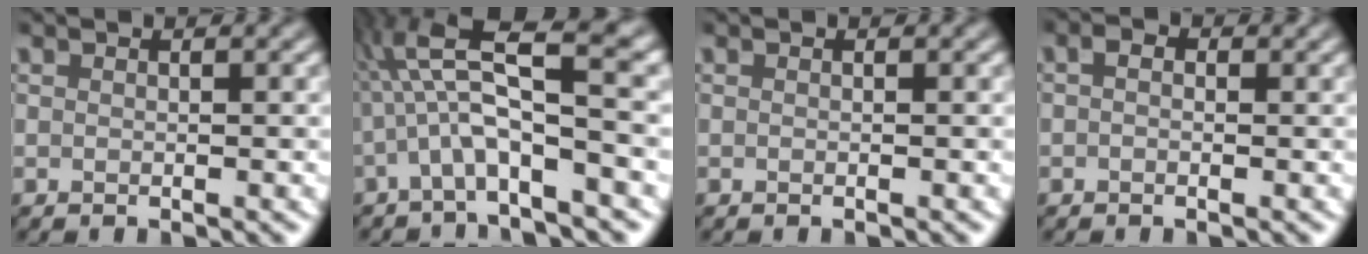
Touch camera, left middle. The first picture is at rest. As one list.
[{"total": 6.8, "force": [-1.0, 1.2, 6.6], "torque": [-0.128, 0.026, -0.029]}, {"total": 0.0}, {"total": 1.3, "force": [0.1, 0.8, 1.0], "torque": [-0.019, 0.001, -0.006]}]